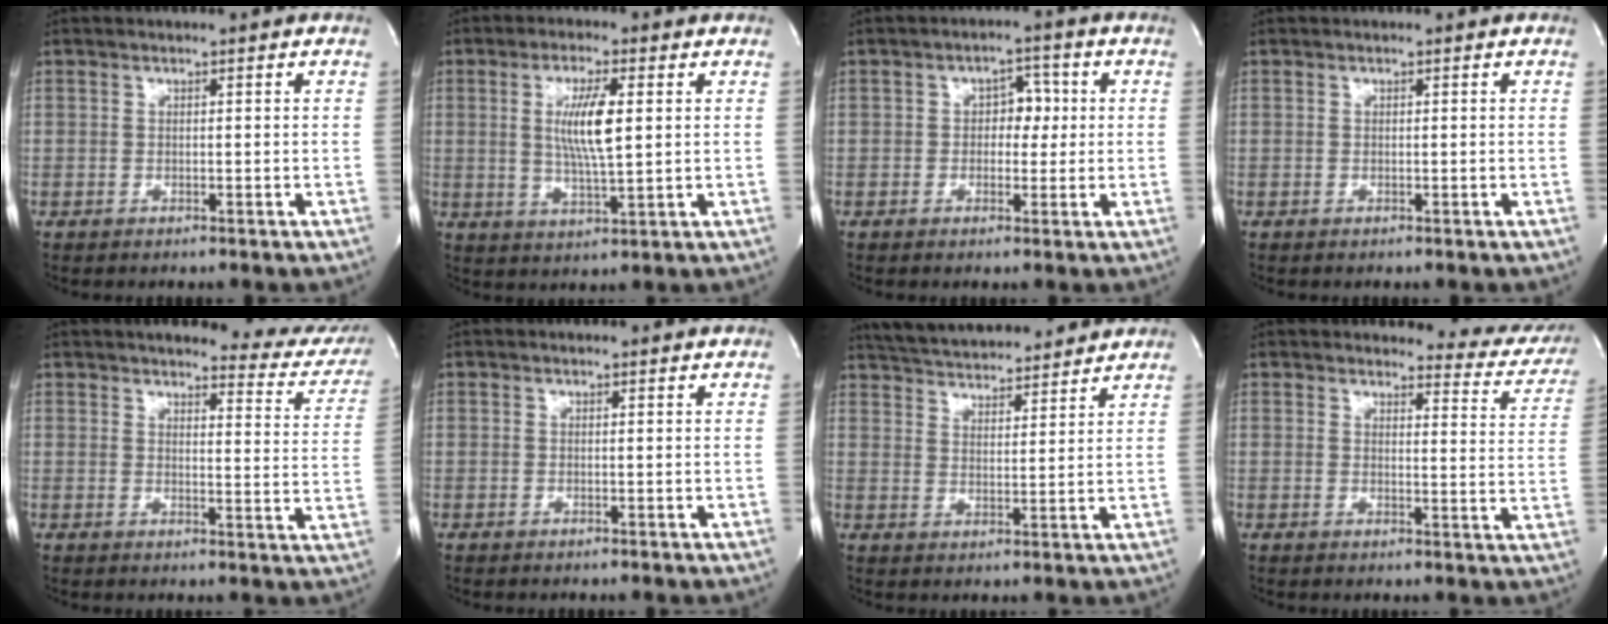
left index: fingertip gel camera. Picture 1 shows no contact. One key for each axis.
{"total": 7.4, "fx": 1.2, "fy": 0.9, "fz": 7.2, "tx": -0.140, "ty": -0.008, "tz": 0.022}
{"total": 3.9, "fx": 0.1, "fy": 2.7, "fz": 2.9, "tx": -0.037, "ty": 0.012, "tz": -0.002}
{"total": 0.0}
{"total": 14.4, "fx": 13.5, "fy": 2.8, "fz": 4.3, "tx": -0.024, "ty": -0.059, "tz": 0.125}
{"total": 1.1, "fx": 1.1, "fy": 0.2, "fz": 0.0, "tx": -0.009, "ty": -0.001, "tz": 0.006}
{"total": 15.8, "fx": 14.7, "fy": 2.8, "fz": 5.0, "tx": -0.089, "ty": 0.023, "tz": 0.220}
{"total": 11.0, "fx": 10.7, "fy": 2.2, "fz": 0.8, "tx": 0.022, "ty": -0.072, "tz": 0.087}